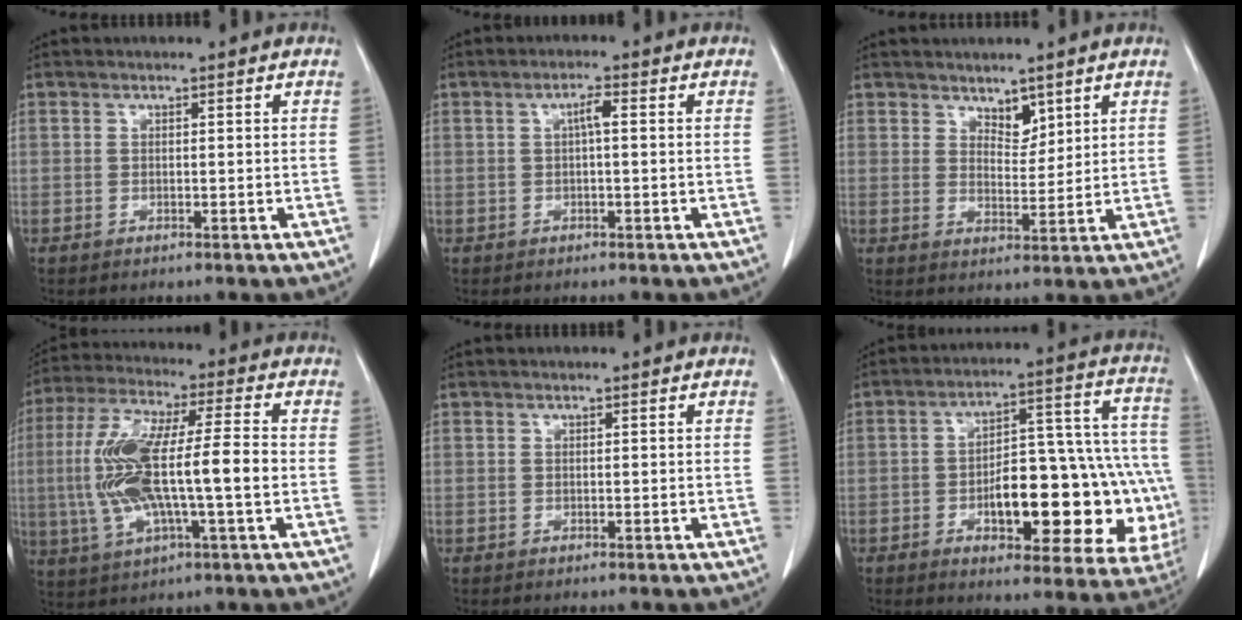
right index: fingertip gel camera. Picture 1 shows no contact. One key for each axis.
{"total": 2.1, "fx": 0.3, "fy": 0.2, "fz": 2.0, "tx": -0.037, "ty": 0.005, "tz": 0.006}
{"total": 3.5, "fx": 2.6, "fy": 1.7, "fz": 1.7, "tx": -0.025, "ty": -0.005, "tz": 0.050}
{"total": 15.8, "fx": -1.3, "fy": 2.5, "fz": 15.5, "tx": -0.317, "ty": 0.011, "tz": -0.022}
{"total": 0.0}
{"total": 22.3, "fx": -5.5, "fy": 8.0, "fz": 20.0, "tx": -0.187, "ty": 0.043, "tz": -0.054}